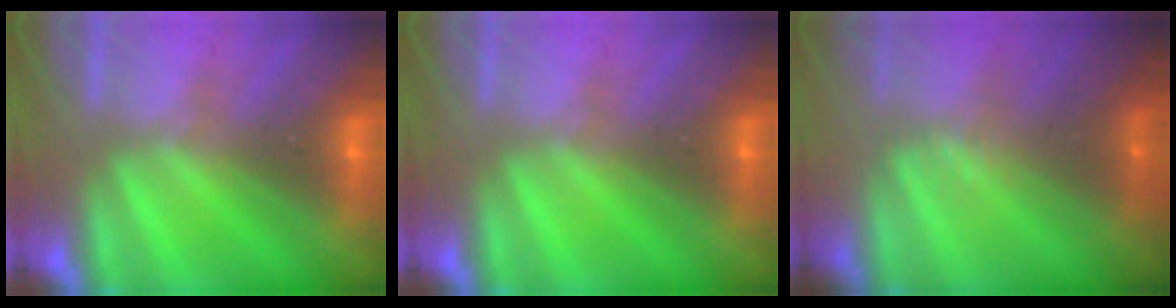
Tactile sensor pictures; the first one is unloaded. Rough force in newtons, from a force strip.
{"total": 0.0}
{"total": 2.3}